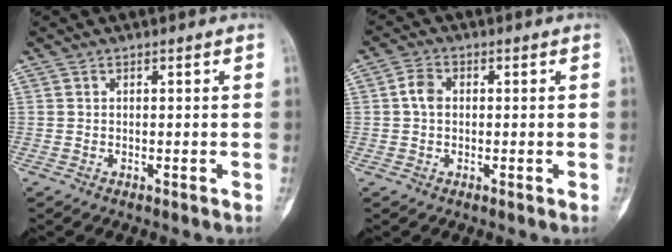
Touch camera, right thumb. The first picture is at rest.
{"total": 3.5, "force": [0.2, 2.7, 2.3], "torque": [-0.042, 0.009, -0.001]}